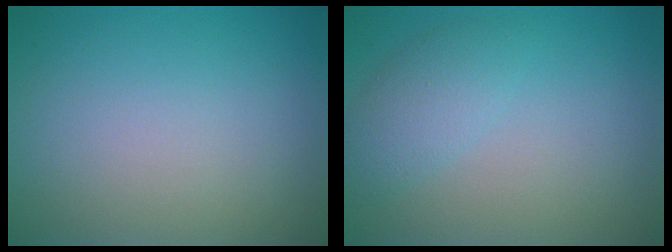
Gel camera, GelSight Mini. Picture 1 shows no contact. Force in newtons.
{"total": 2.5, "press": 2.5, "slide": 0.1}